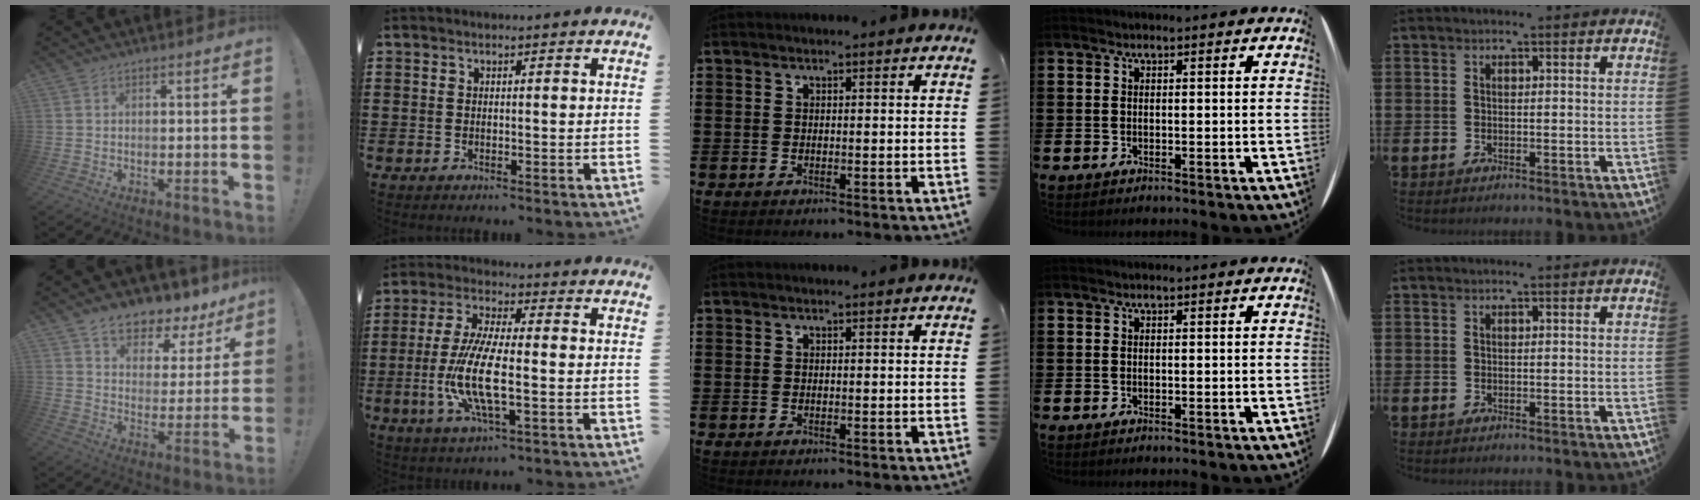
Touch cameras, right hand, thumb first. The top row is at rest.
{"thumb": {"total": 7.8, "force": [6.6, 3.5, 2.3], "torque": [-0.034, -0.065, 0.119]}, "index": {"total": 10.3, "force": [-2.4, 2.9, 9.6], "torque": [-0.223, -0.020, -0.054]}}